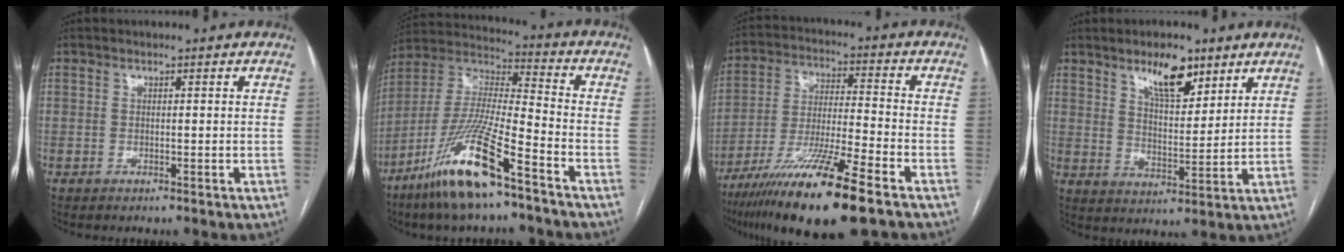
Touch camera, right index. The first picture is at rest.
{"total": 16.8, "force": [-10.3, 1.6, 13.2], "torque": [-0.287, -0.028, -0.197]}
{"total": 17.0, "force": [-10.9, 0.5, 13.0], "torque": [-0.246, -0.045, -0.194]}
{"total": 8.5, "force": [5.6, 3.1, 5.6], "torque": [-0.096, 0.000, 0.100]}